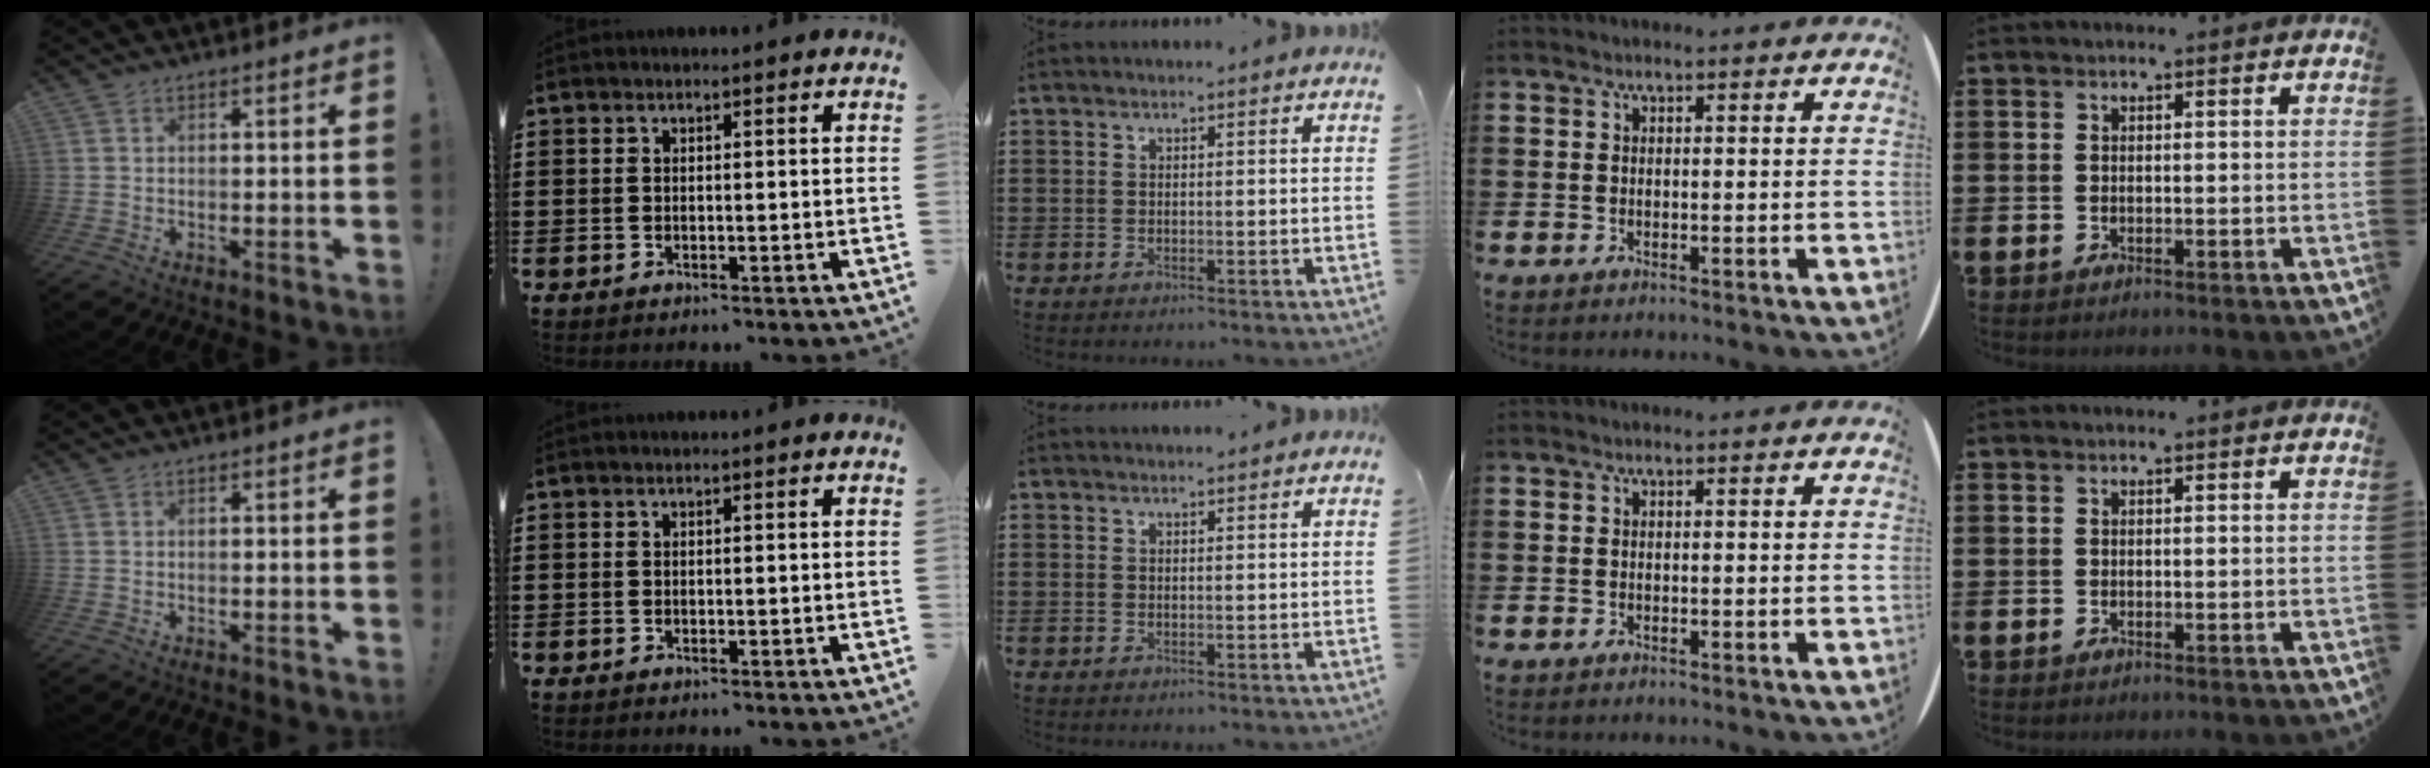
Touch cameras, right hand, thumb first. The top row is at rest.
{"middle": {"total": 0.6, "force": [0.6, -0.1, 0.1], "torque": [0.005, -0.005, 0.011]}}